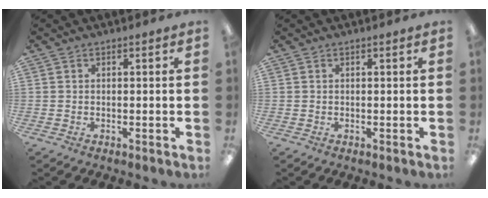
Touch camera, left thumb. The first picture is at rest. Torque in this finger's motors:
{"motor_torque": [0.02, 0.01, 0.00, -0.13, -0.01]}